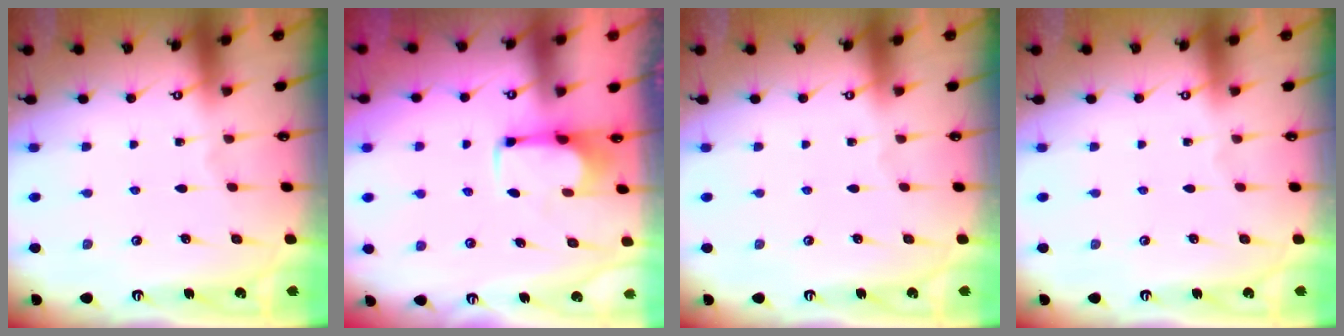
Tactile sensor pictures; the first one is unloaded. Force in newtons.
{"total": 2.8, "press": 2.5, "slide": 1.1}
{"total": 0.0}
{"total": 0.0}